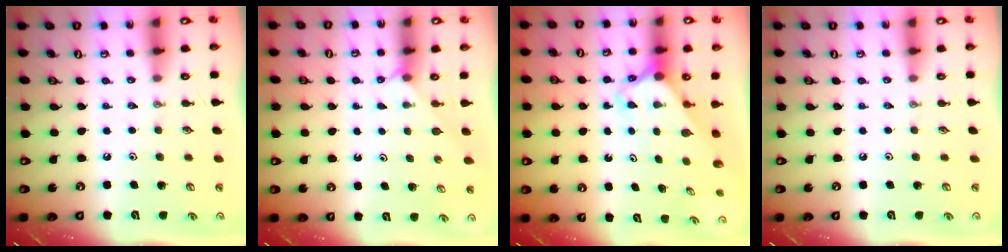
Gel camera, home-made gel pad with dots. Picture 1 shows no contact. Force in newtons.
{"total": 1.9, "press": 1.9, "slide": 0.3}
{"total": 2.5, "press": 2.5, "slide": 0.1}
{"total": 0.0}